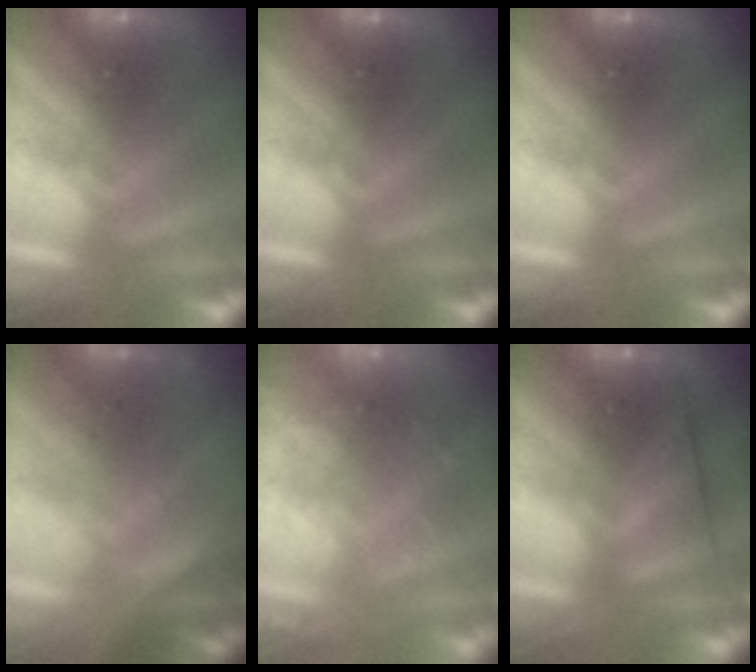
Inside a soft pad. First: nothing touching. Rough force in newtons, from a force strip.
{"total": 0.0}
{"total": 0.0}
{"total": 1.4}
{"total": 7.2}
{"total": 2.6}